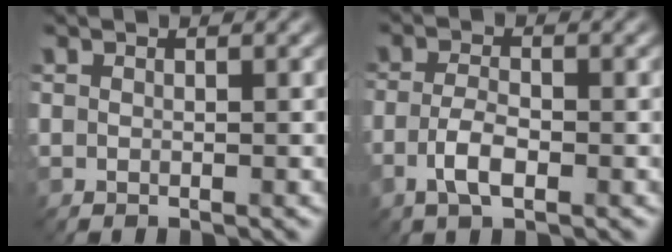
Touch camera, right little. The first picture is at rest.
{"total": 2.9, "force": [-1.3, 1.0, 2.4], "torque": [-0.054, 0.003, -0.030]}